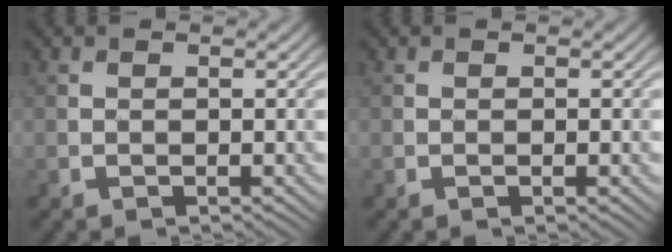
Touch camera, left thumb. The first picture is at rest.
{"total": 0.6, "force": [-0.2, 0.1, 0.6], "torque": [-0.008, -0.002, -0.002]}